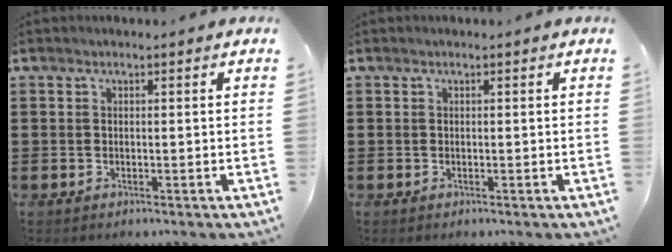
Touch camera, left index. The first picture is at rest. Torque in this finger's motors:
{"motor_torque": [0.00, 0.00, 0.00, 0.00]}